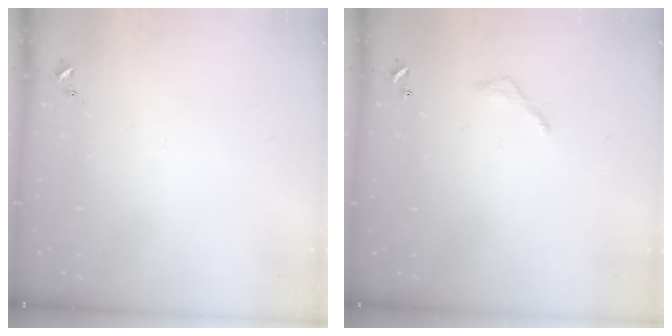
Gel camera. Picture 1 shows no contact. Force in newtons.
{"total": 3.2, "press": 3.2, "slide": 0.2}